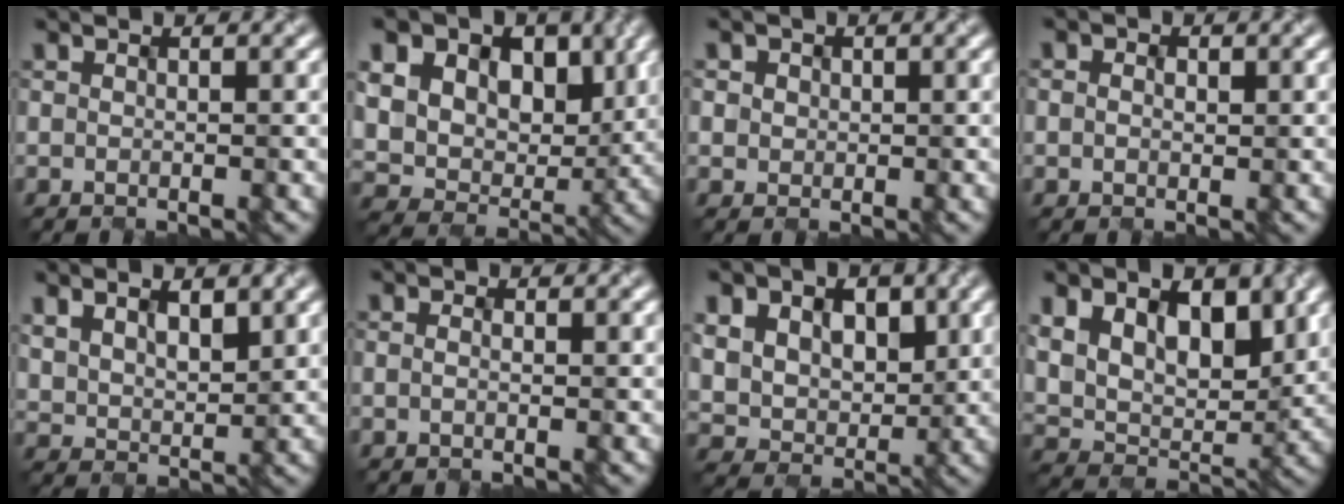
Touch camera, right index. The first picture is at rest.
{"total": 13.0, "force": [4.7, 9.4, 7.7], "torque": [-0.127, 0.029, 0.069]}
{"total": 1.5, "force": [0.5, 1.4, 0.2], "torque": [-0.009, 0.001, 0.008]}
{"total": 1.3, "force": [0.0, 1.1, 0.6], "torque": [-0.008, 0.003, -0.002]}
{"total": 3.8, "force": [1.9, 2.2, 2.5], "torque": [-0.056, -0.004, 0.034]}
{"total": 0.8, "force": [-0.1, 0.5, 0.7], "torque": [-0.004, -0.001, -0.010]}
{"total": 9.9, "force": [3.3, 7.8, 5.2], "torque": [-0.091, 0.019, 0.049]}
{"total": 7.9, "force": [3.0, 5.2, 5.3], "torque": [-0.103, 0.000, 0.031]}